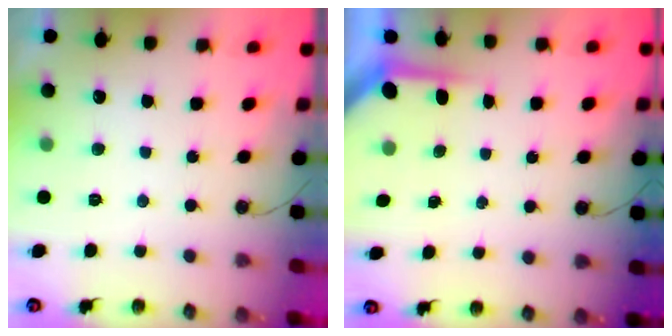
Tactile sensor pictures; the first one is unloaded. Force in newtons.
{"total": 3.9, "press": 3.9, "slide": 0.4}